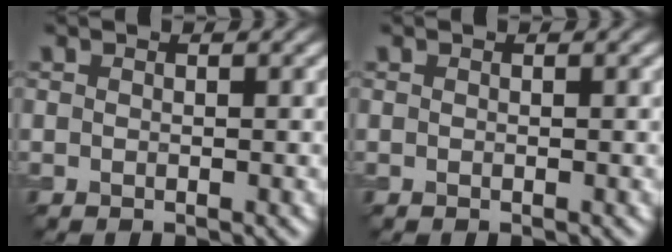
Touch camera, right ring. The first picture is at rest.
{"total": 0.0}